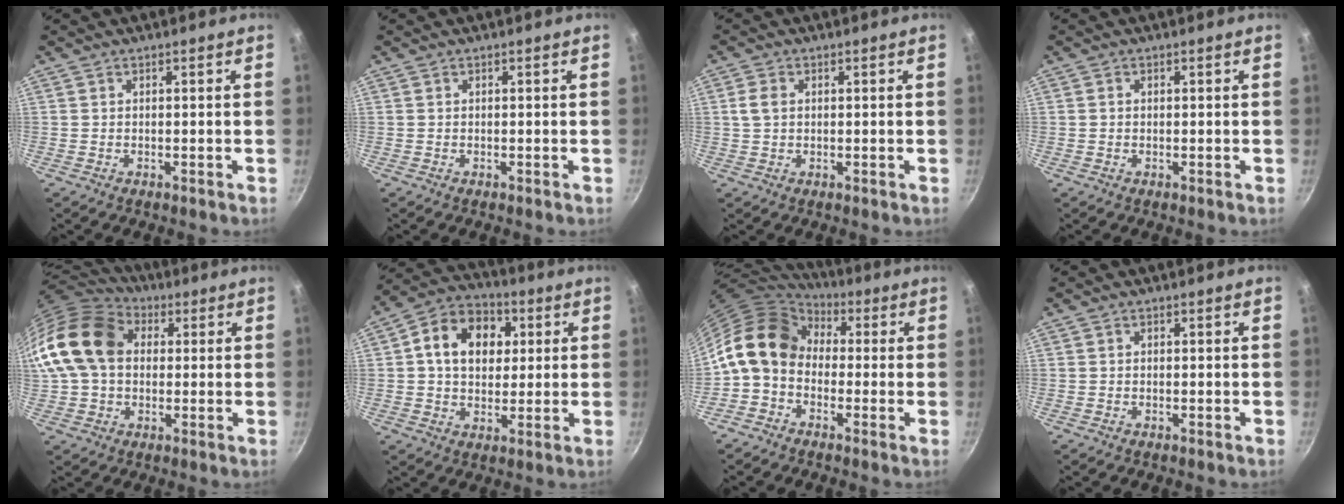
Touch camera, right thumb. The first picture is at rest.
{"total": 0.0}
{"total": 3.1, "force": [0.5, 2.3, 2.0], "torque": [-0.035, 0.005, 0.009]}
{"total": 0.7, "force": [0.0, 0.6, 0.3], "torque": [-0.004, 0.004, -0.001]}
{"total": 18.3, "force": [3.0, 13.5, 12.0], "torque": [-0.214, 0.032, 0.040]}
{"total": 13.6, "force": [3.0, 10.3, 8.4], "torque": [-0.111, 0.013, 0.033]}
{"total": 12.4, "force": [0.8, 9.6, 7.8], "torque": [-0.115, 0.034, -0.010]}
{"total": 0.0}